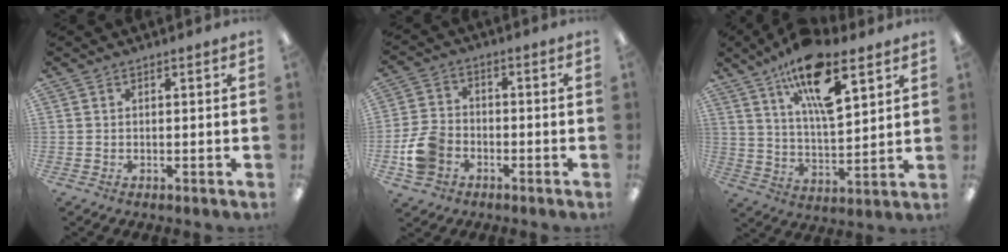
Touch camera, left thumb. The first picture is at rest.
{"total": 8.7, "force": [-3.4, 6.6, 4.7], "torque": [-0.105, 0.024, -0.063]}
{"total": 17.8, "force": [11.0, 6.5, 12.4], "torque": [-0.209, -0.047, 0.183]}